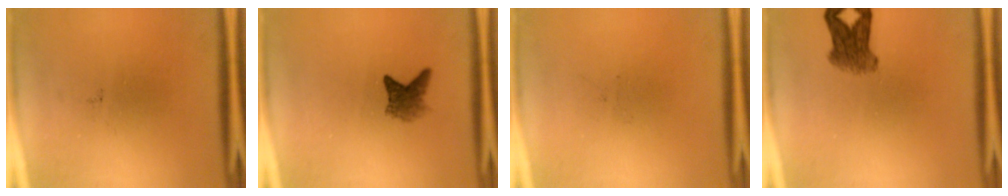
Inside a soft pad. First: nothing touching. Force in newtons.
{"total": 2.7}
{"total": 0.0}
{"total": 4.8}